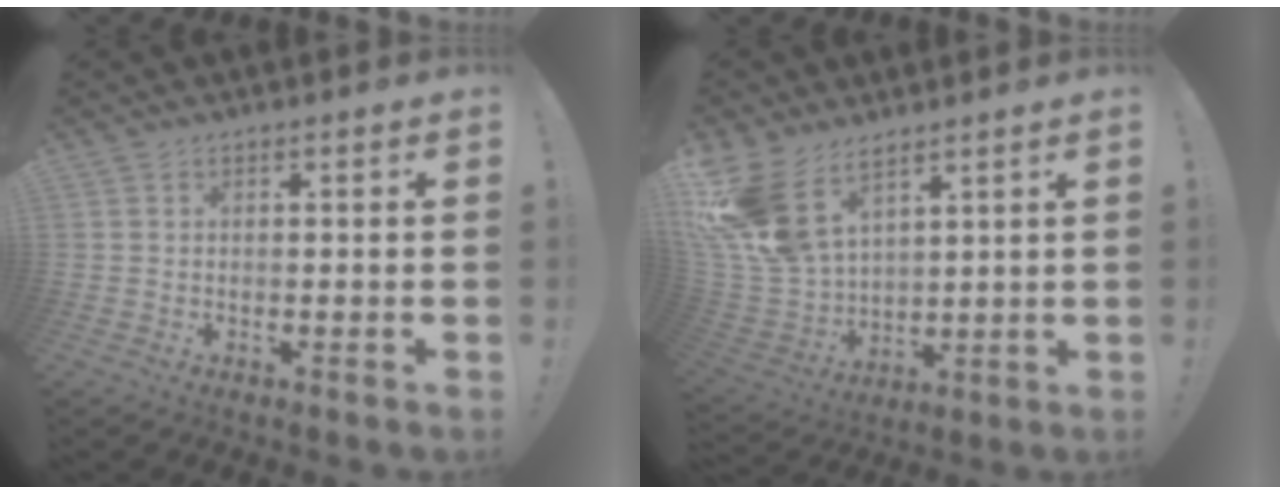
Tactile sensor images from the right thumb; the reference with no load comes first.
{"total": 14.6, "force": [9.2, 8.2, 7.8], "torque": [-0.163, -0.060, 0.178]}